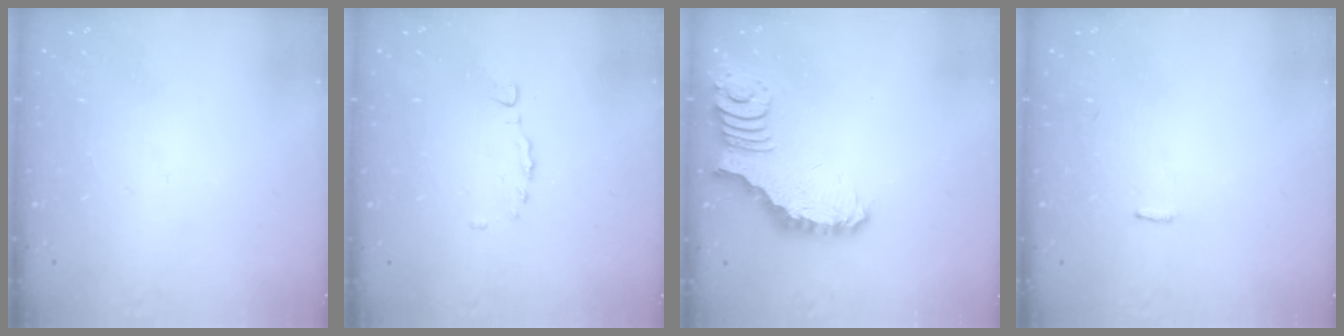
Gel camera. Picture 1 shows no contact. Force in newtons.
{"total": 1.4, "press": 1.3, "slide": 0.3}
{"total": 3.4, "press": 3.3, "slide": 0.7}
{"total": 3.1, "press": 3.1, "slide": 0.2}